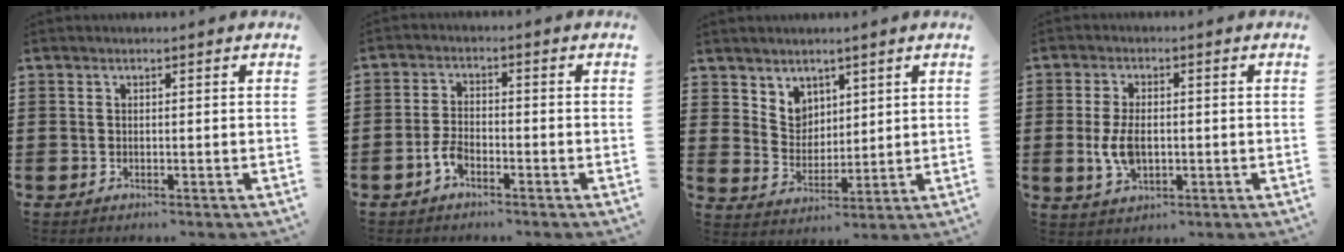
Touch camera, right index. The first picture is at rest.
{"total": 3.2, "force": [-1.9, 1.3, 2.2], "torque": [-0.056, -0.004, -0.039]}
{"total": 5.0, "force": [3.5, 3.5, 0.5], "torque": [-0.031, 0.001, 0.066]}
{"total": 5.4, "force": [-0.7, 2.8, 4.6], "torque": [-0.105, -0.005, -0.015]}